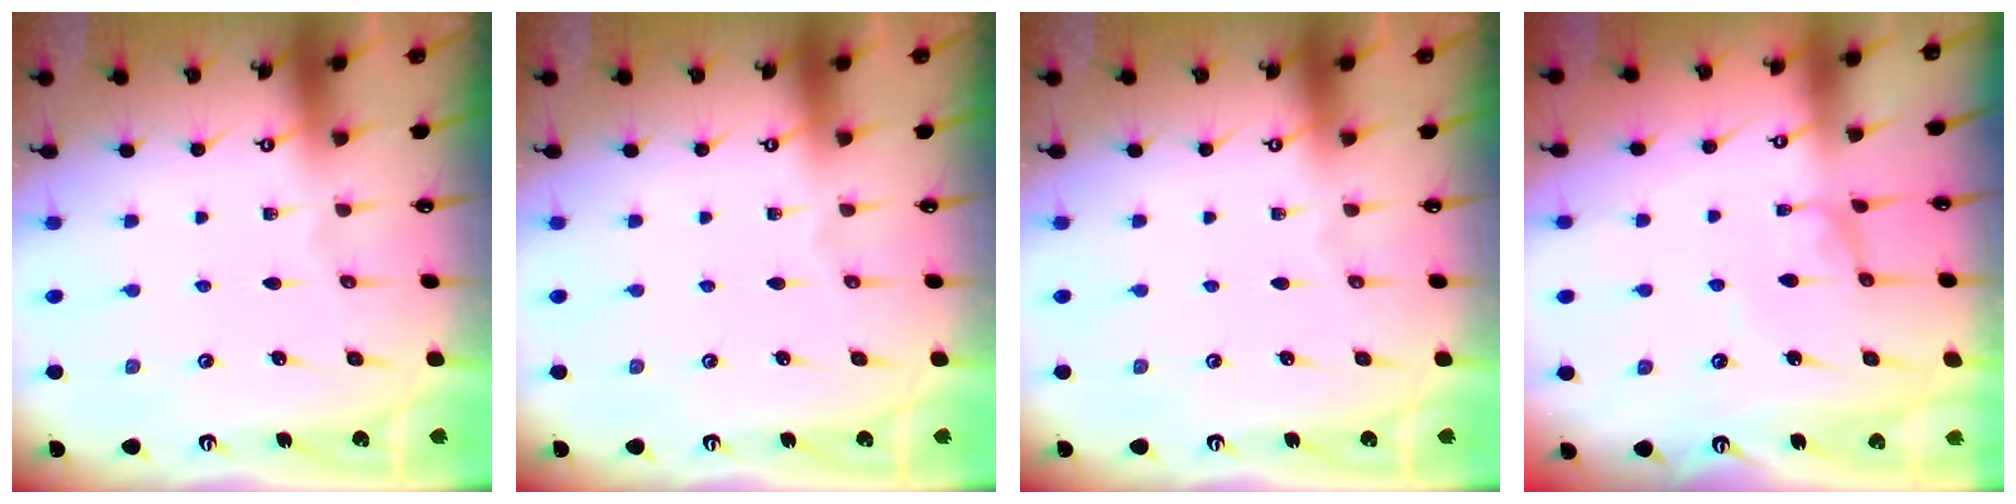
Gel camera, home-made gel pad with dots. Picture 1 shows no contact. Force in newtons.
{"total": 0.0}
{"total": 0.0}
{"total": 0.0}